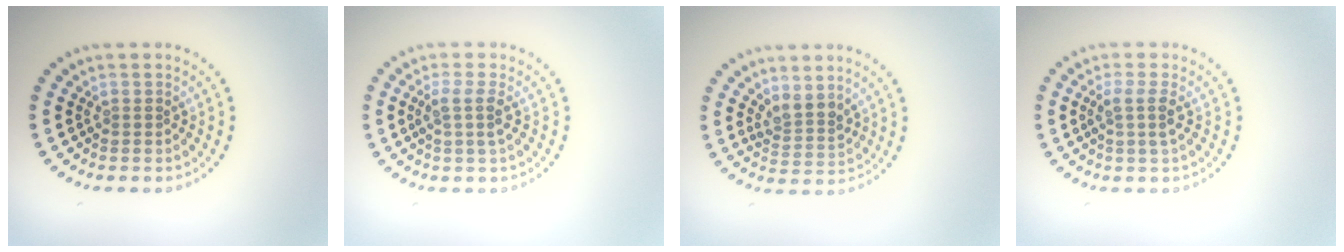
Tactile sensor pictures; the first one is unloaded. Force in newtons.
{"total": 2.0, "press": 1.6, "slide": 1.2}
{"total": 2.2, "press": 1.8, "slide": 1.3}
{"total": 1.8, "press": 1.4, "slide": 1.1}